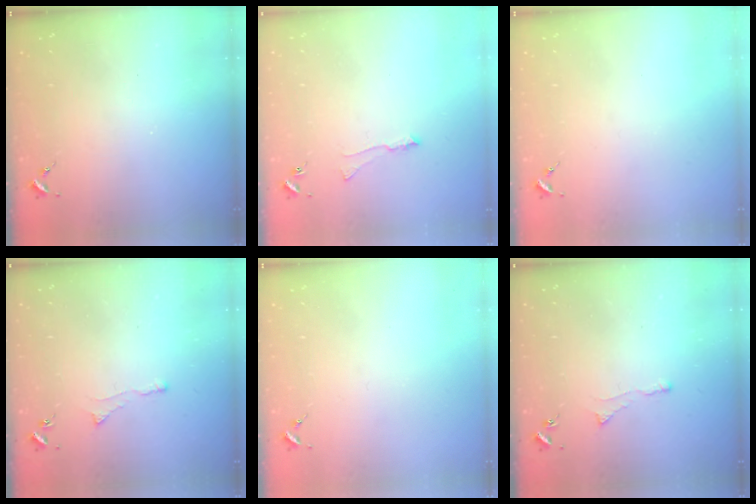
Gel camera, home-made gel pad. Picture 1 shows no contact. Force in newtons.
{"total": 4.2, "press": 4.2, "slide": 0.6}
{"total": 0.0}
{"total": 3.1, "press": 3.1, "slide": 0.6}
{"total": 0.0}
{"total": 3.1, "press": 3.1, "slide": 0.6}